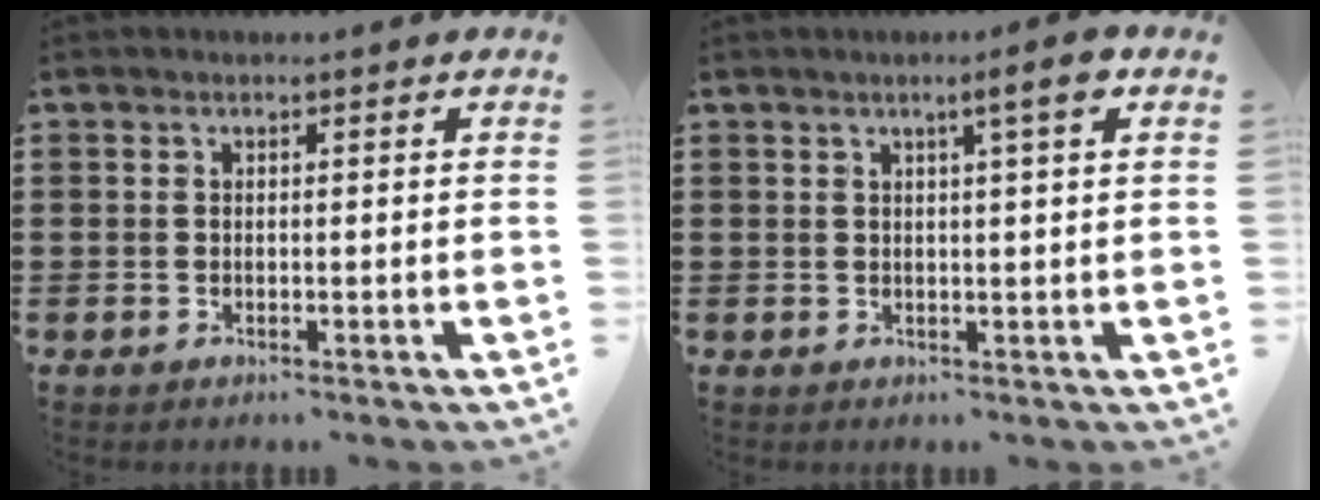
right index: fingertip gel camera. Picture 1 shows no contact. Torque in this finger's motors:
{"motor_torque": [0.64, -0.09, 0.10, 0.04]}